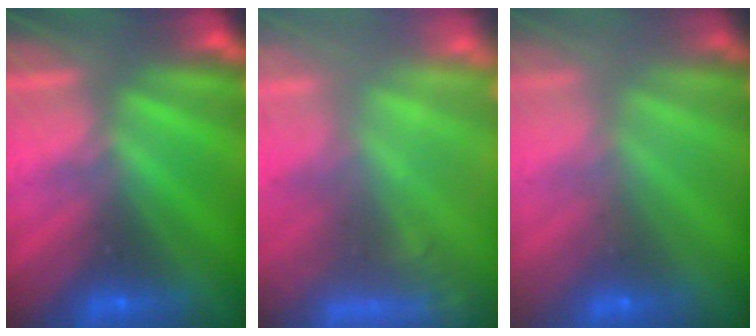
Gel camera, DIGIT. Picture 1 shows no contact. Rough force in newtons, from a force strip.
{"total": 6.3}
{"total": 2.5}